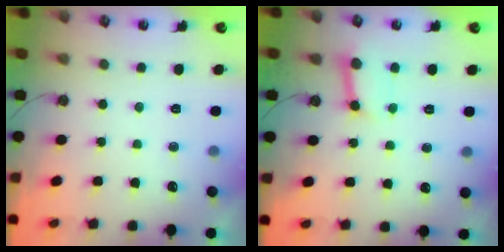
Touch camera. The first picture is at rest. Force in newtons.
{"total": 9.0, "press": 9.0, "slide": 1.0}